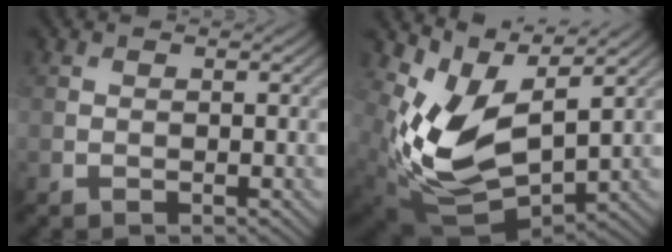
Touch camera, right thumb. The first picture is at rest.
{"total": 9.3, "force": [3.0, 5.2, 7.0], "torque": [-0.159, -0.017, 0.071]}